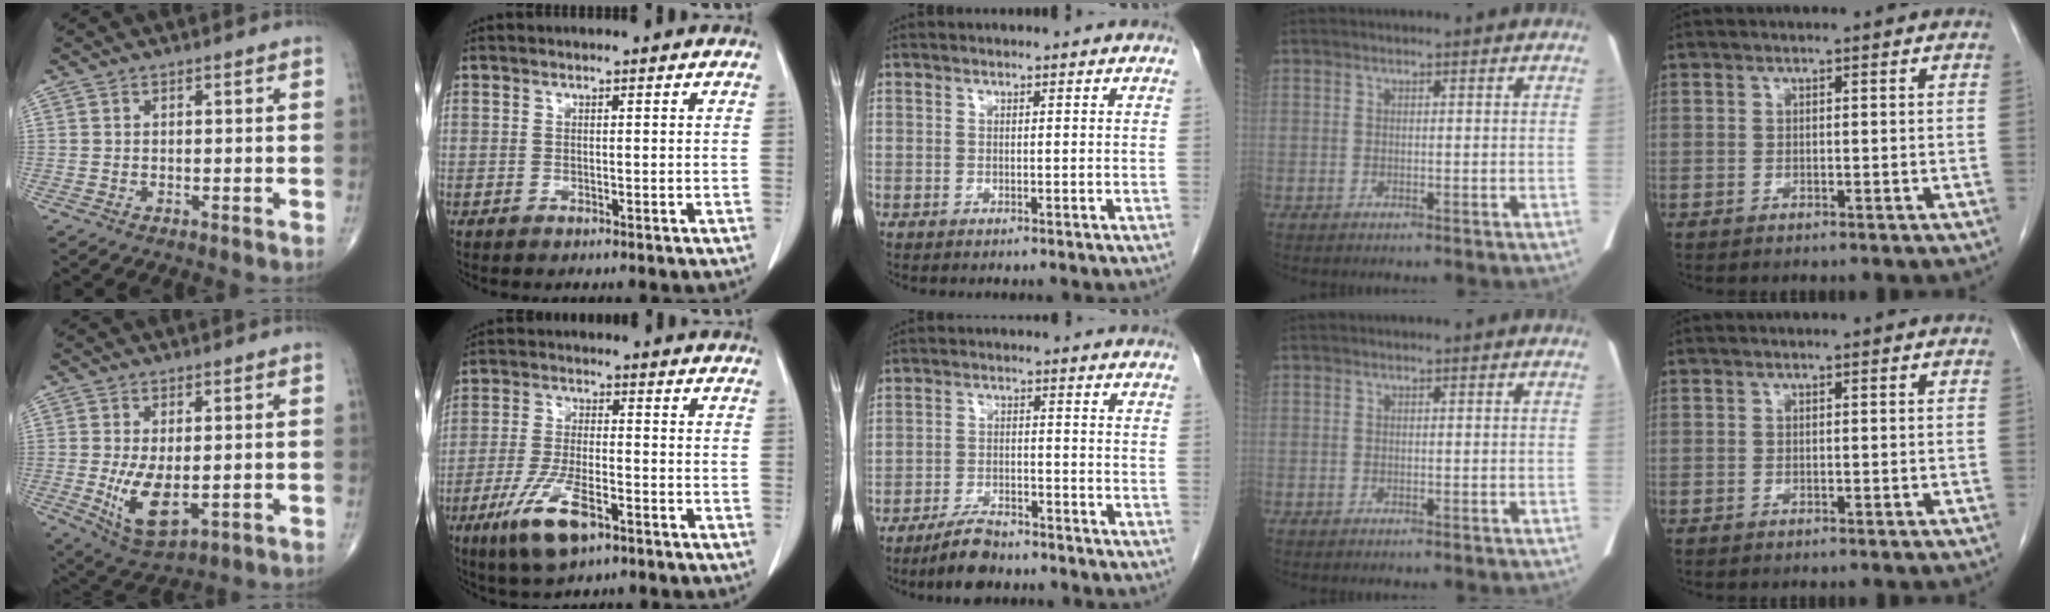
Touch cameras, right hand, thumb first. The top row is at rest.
{"thumb": {"total": 8.9, "force": [-1.1, 4.3, 7.8], "torque": [-0.137, -0.023, -0.005]}, "index": {"total": 9.3, "force": [-5.1, 2.5, 7.4], "torque": [-0.152, -0.017, -0.089]}, "middle": {"total": 5.7, "force": [-4.9, 1.5, 2.6], "torque": [-0.050, -0.007, -0.087]}}